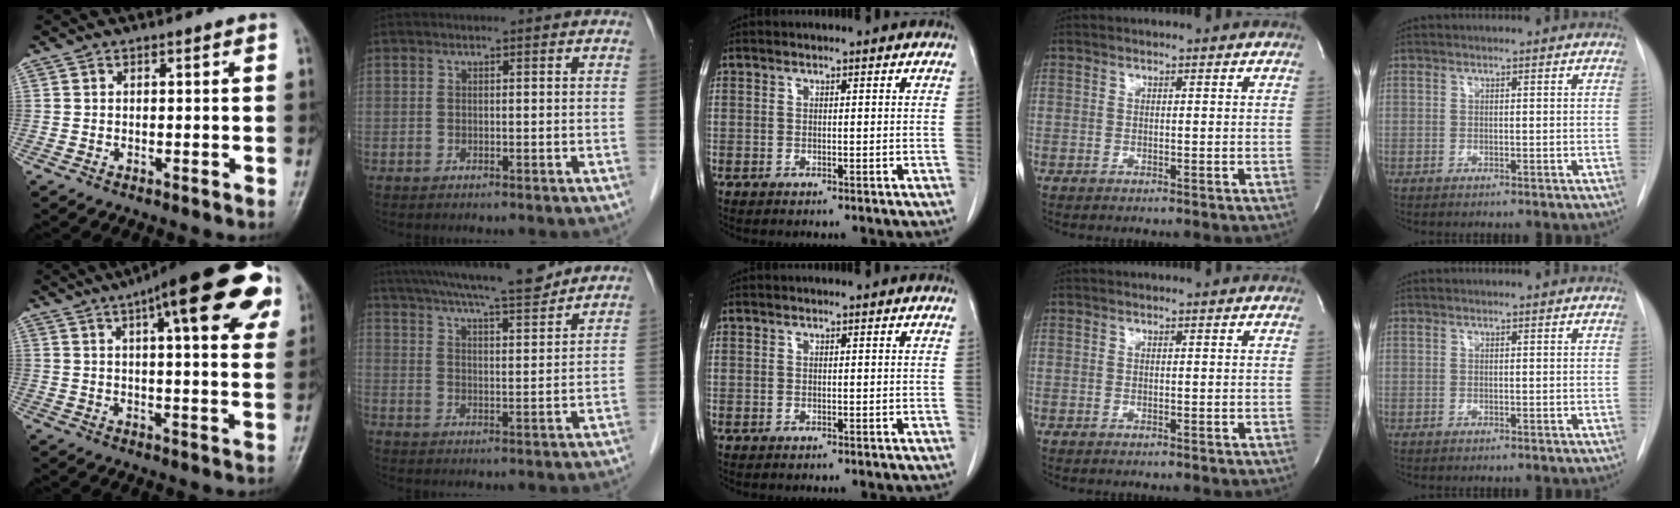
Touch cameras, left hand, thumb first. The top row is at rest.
{"thumb": {"total": 22.6, "force": [10.7, 6.5, 18.8], "torque": [-0.240, -0.002, 0.138]}, "index": {"total": 15.0, "force": [12.7, 1.4, 7.9], "torque": [-0.131, 0.004, 0.186]}}